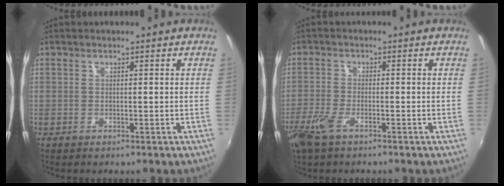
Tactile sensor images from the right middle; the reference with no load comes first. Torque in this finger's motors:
{"motor_torque": [0.74, -0.67, 0.25, 0.08]}